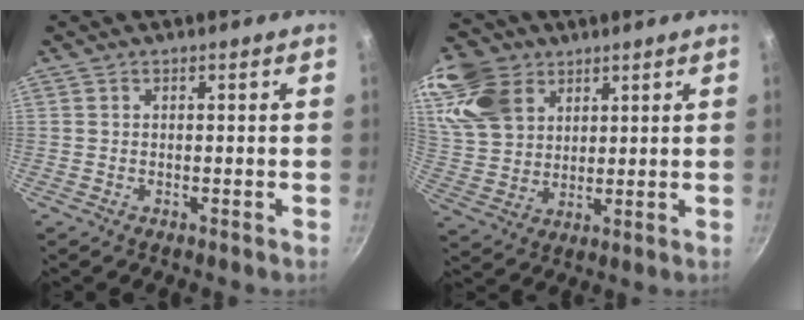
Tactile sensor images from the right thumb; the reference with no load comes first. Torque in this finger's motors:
{"motor_torque": [-0.23, 1.51, 0.28, 0.28, 0.21]}